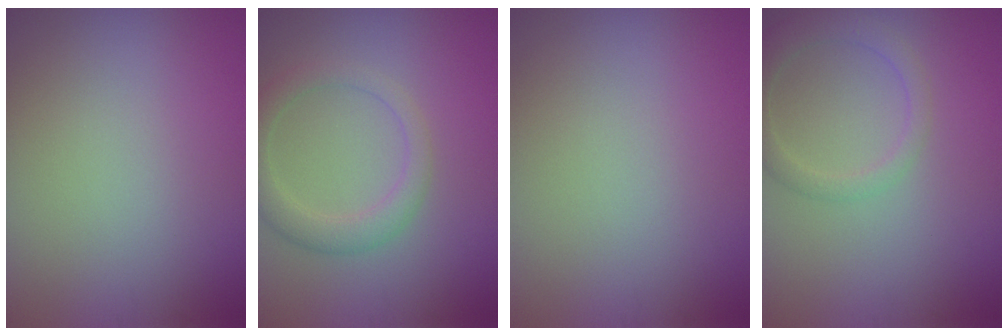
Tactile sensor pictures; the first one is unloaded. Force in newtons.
{"total": 3.1, "press": 3.1, "slide": 0.2}
{"total": 0.0}
{"total": 2.7, "press": 2.7, "slide": 0.1}